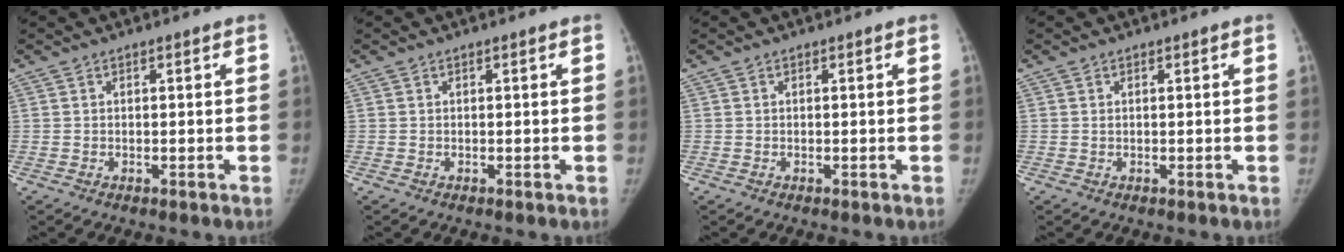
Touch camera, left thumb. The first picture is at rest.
{"total": 0.0}
{"total": 0.0}
{"total": 0.0}